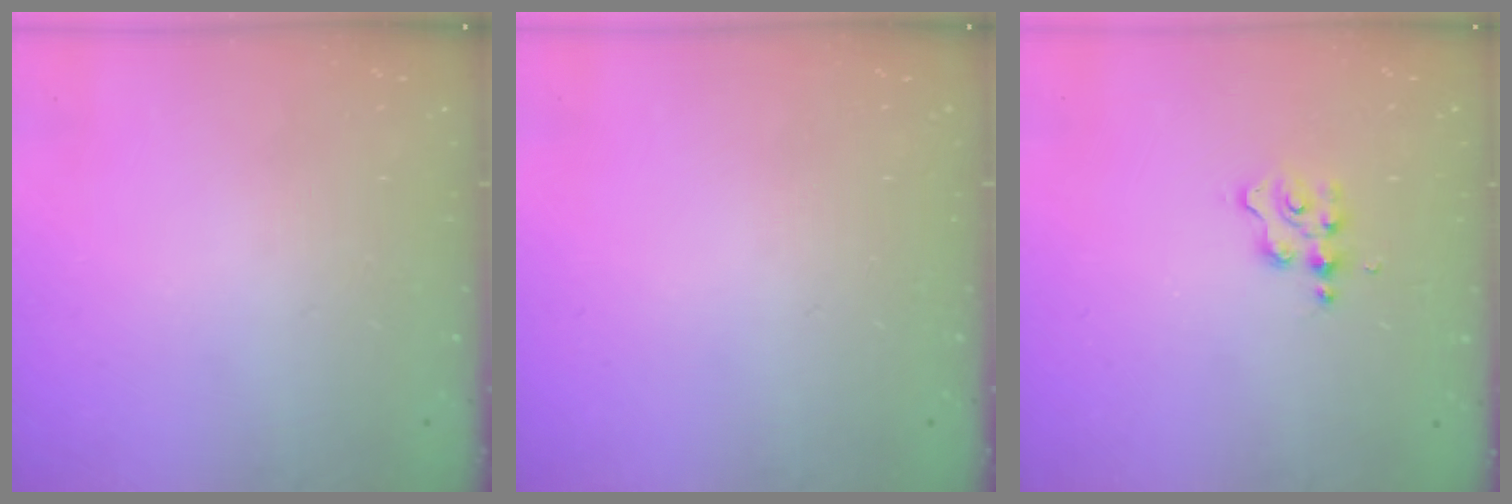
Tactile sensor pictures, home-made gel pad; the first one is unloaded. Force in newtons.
{"total": 0.0}
{"total": 2.9, "press": 2.9, "slide": 0.4}